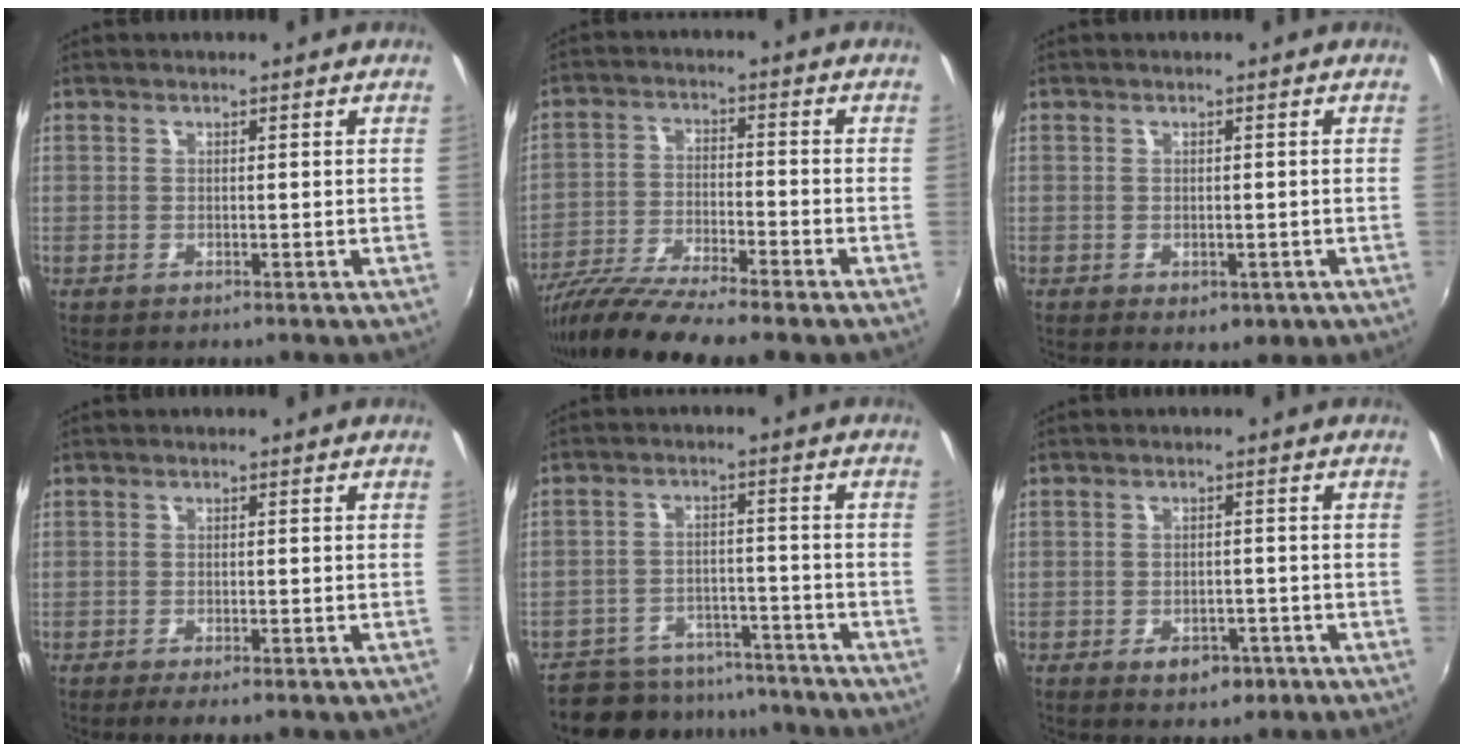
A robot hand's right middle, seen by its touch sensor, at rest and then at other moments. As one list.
[{"total": 12.0, "force": [-10.1, 0.2, 6.4], "torque": [-0.139, -0.029, -0.187]}, {"total": 3.4, "force": [-1.3, 2.3, 2.2], "torque": [-0.036, -0.012, -0.014]}, {"total": 4.4, "force": [-3.1, 0.9, 3.0], "torque": [-0.059, -0.018, -0.046]}, {"total": 15.3, "force": [-13.4, 6.0, 4.3], "torque": [-0.108, 0.013, -0.181]}, {"total": 5.2, "force": [-3.0, 3.2, 2.8], "torque": [-0.060, -0.003, -0.037]}]